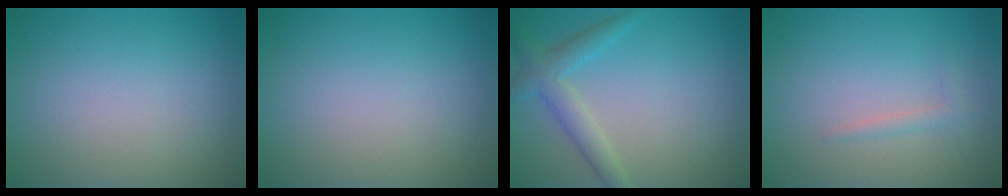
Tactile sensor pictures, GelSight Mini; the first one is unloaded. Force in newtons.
{"total": 0.0}
{"total": 3.0, "press": 3.0, "slide": 0.3}
{"total": 1.0, "press": 1.0, "slide": 0.1}